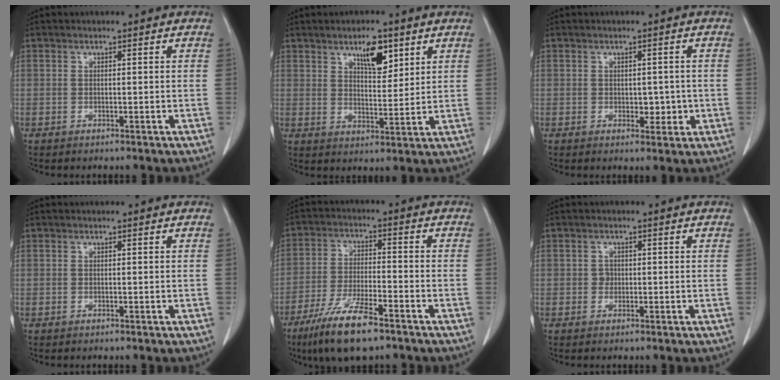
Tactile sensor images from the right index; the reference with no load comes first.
{"total": 6.2, "force": [3.6, 2.1, 4.6], "torque": [-0.077, -0.001, 0.061]}
{"total": 2.8, "force": [-0.4, 1.9, 2.1], "torque": [-0.019, 0.002, 0.000]}
{"total": 0.0}
{"total": 10.9, "force": [-7.4, 1.9, 7.9], "torque": [-0.153, -0.023, -0.131]}
{"total": 1.1, "force": [-0.1, 1.0, 0.4], "torque": [-0.004, 0.003, -0.001]}